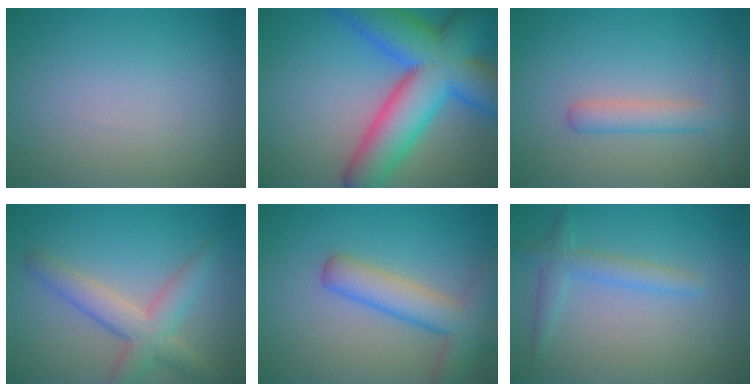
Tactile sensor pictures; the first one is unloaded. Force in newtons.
{"total": 13.2, "press": 13.2, "slide": 0.5}
{"total": 2.7, "press": 2.7, "slide": 0.1}
{"total": 4.6, "press": 4.6, "slide": 0.3}
{"total": 5.3, "press": 5.3, "slide": 0.4}
{"total": 2.4, "press": 2.4, "slide": 0.2}